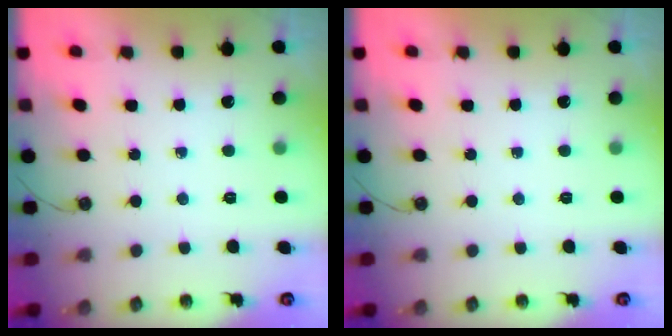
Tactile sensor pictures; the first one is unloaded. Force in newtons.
{"total": 0.0}